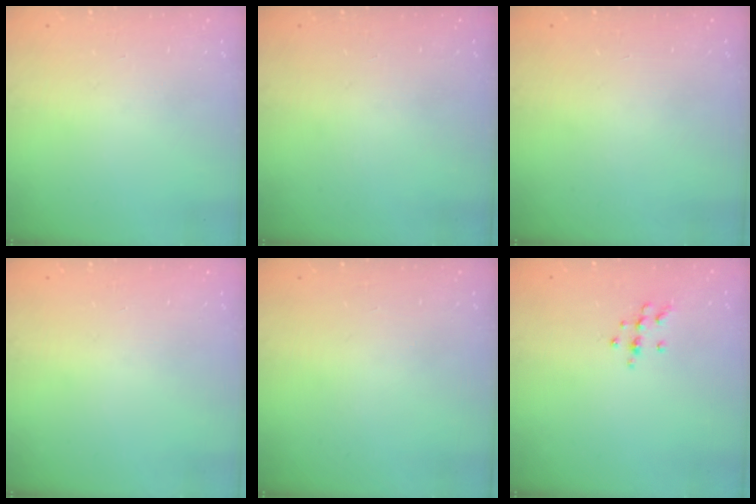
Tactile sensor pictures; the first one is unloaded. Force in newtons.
{"total": 0.0}
{"total": 0.0}
{"total": 0.0}
{"total": 0.0}
{"total": 7.1, "press": 7.0, "slide": 1.3}